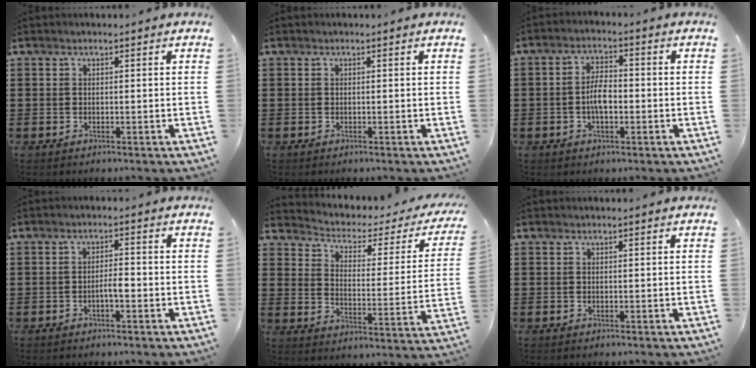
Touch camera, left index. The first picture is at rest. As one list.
[{"total": 0.0}, {"total": 4.7, "force": [-0.8, 2.1, 4.1], "torque": [-0.088, 0.002, -0.020]}, {"total": 2.6, "force": [-0.9, 0.7, 2.3], "torque": [-0.043, 0.006, -0.018]}, {"total": 1.9, "force": [1.4, 1.0, 0.9], "torque": [-0.034, -0.018, 0.012]}, {"total": 0.0}]